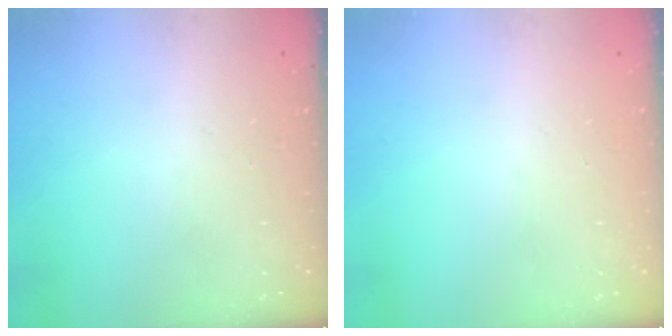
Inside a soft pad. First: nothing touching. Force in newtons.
{"total": 0.0}